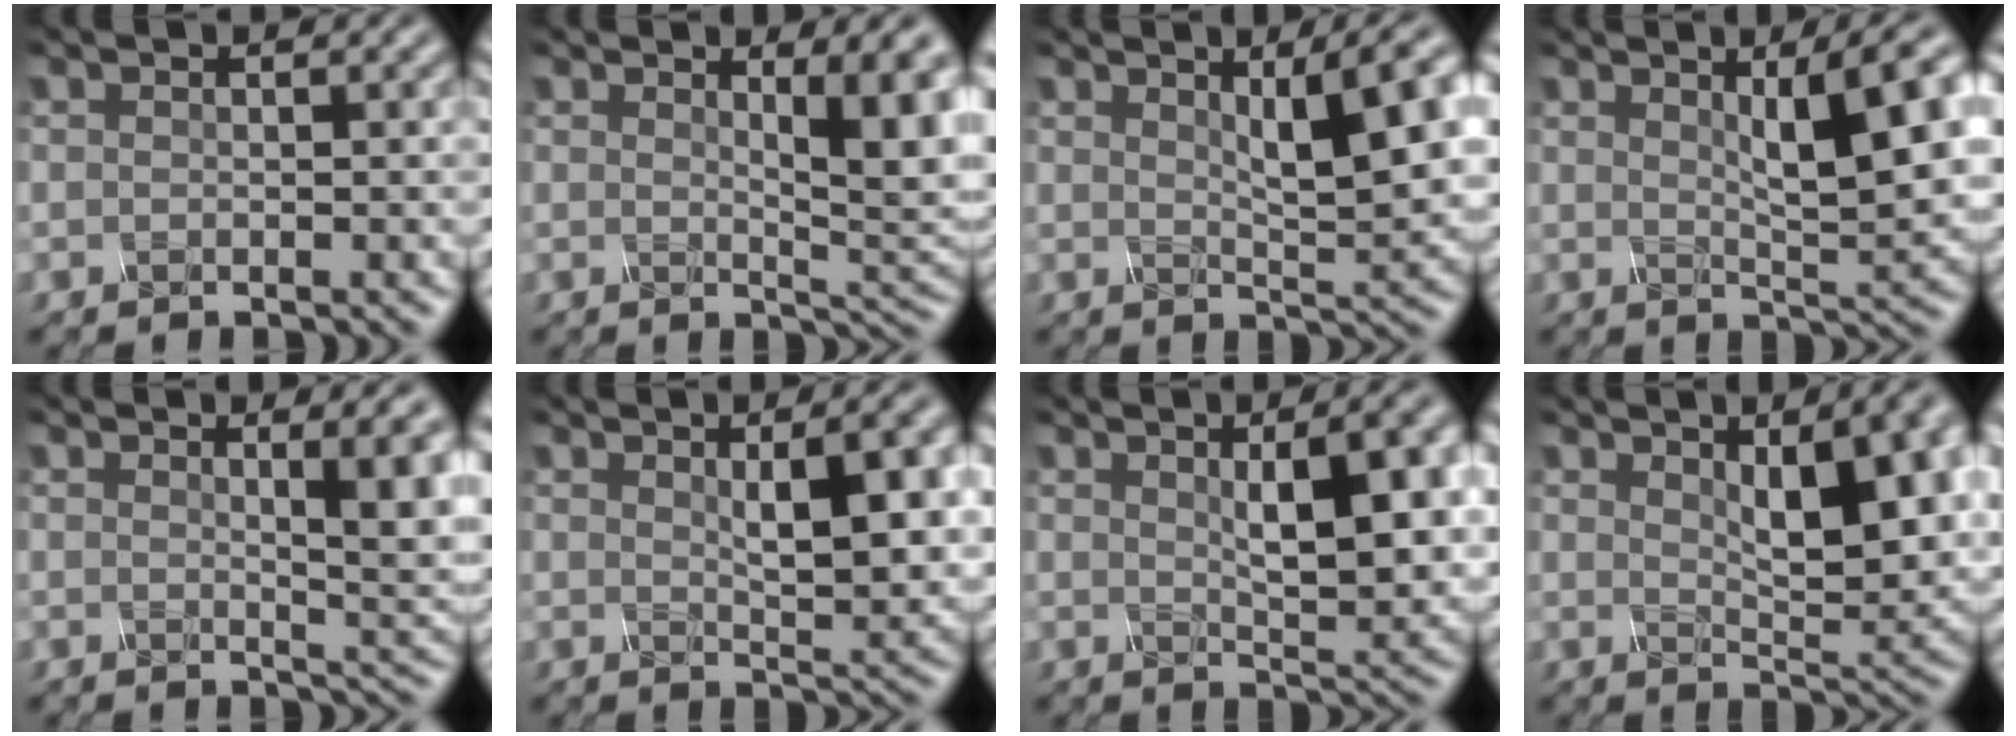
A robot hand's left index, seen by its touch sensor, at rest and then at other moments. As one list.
[{"total": 6.7, "force": [1.9, 1.8, 6.1], "torque": [-0.065, -0.010, 0.032]}, {"total": 8.2, "force": [3.1, 2.2, 7.3], "torque": [-0.086, 0.010, 0.052]}, {"total": 9.0, "force": [3.1, 2.4, 8.2], "torque": [-0.097, 0.012, 0.050]}, {"total": 5.9, "force": [1.5, 1.6, 5.4], "torque": [-0.053, -0.002, 0.022]}, {"total": 7.2, "force": [1.7, 2.2, 6.7], "torque": [-0.085, 0.003, 0.030]}, {"total": 8.2, "force": [1.8, 2.5, 7.5], "torque": [-0.096, 0.005, 0.032]}, {"total": 9.1, "force": [2.8, 3.2, 8.0], "torque": [-0.119, -0.001, 0.050]}]